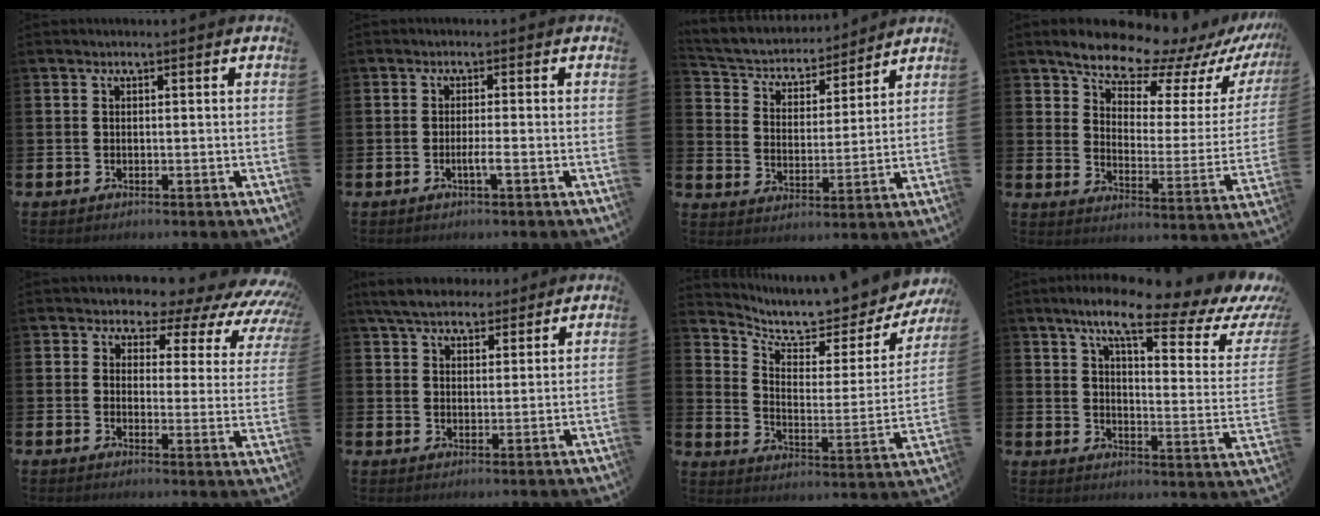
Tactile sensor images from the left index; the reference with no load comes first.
{"total": 1.6, "force": [-0.6, -0.1, 1.5], "torque": [-0.031, -0.002, -0.011]}
{"total": 4.2, "force": [4.0, 1.0, 0.2], "torque": [-0.020, -0.011, 0.076]}
{"total": 11.5, "force": [10.4, 3.5, 3.6], "torque": [-0.090, -0.080, 0.174]}
{"total": 4.7, "force": [3.5, 2.6, 1.6], "torque": [-0.025, -0.043, 0.046]}
{"total": 6.1, "force": [5.7, 1.9, 1.2], "torque": [-0.040, -0.014, 0.105]}
{"total": 7.6, "force": [7.1, 1.9, 2.1], "torque": [-0.066, -0.060, 0.115]}
{"total": 10.4, "force": [7.1, 2.2, 7.3], "torque": [-0.130, -0.049, 0.103]}